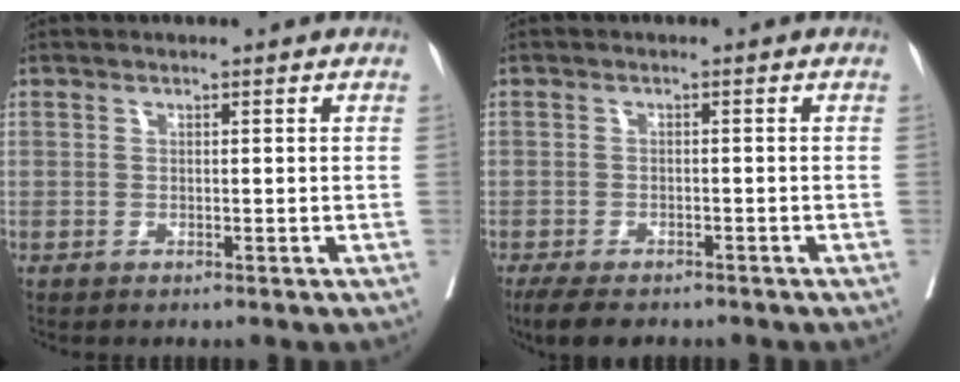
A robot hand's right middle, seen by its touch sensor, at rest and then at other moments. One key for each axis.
{"total": 5.7, "fx": -4.5, "fy": 2.2, "fz": 2.7, "tx": -0.037, "ty": -0.009, "tz": -0.068}